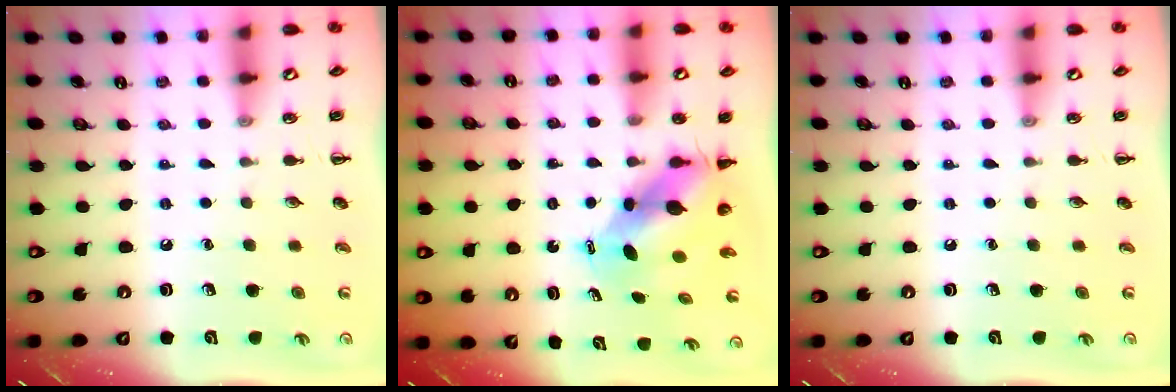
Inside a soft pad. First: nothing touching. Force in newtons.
{"total": 5.7, "press": 5.5, "slide": 1.5}
{"total": 0.0}